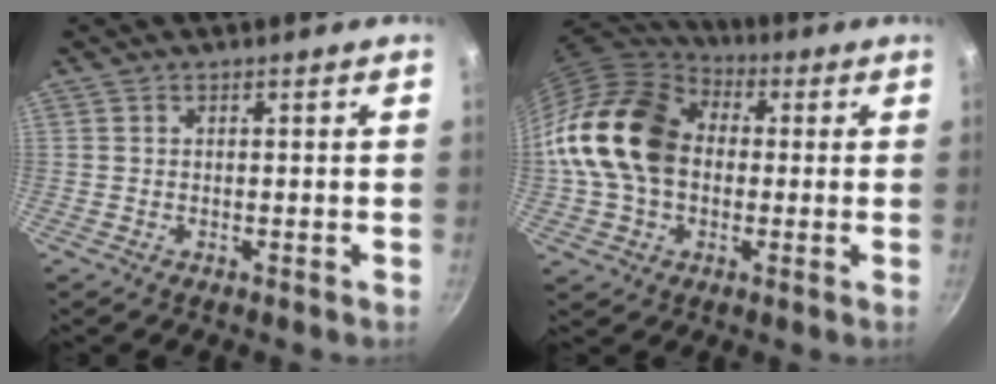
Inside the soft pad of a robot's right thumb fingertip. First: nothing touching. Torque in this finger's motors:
{"motor_torque": [1.55, 2.38, 0.78, -0.60, 0.23]}